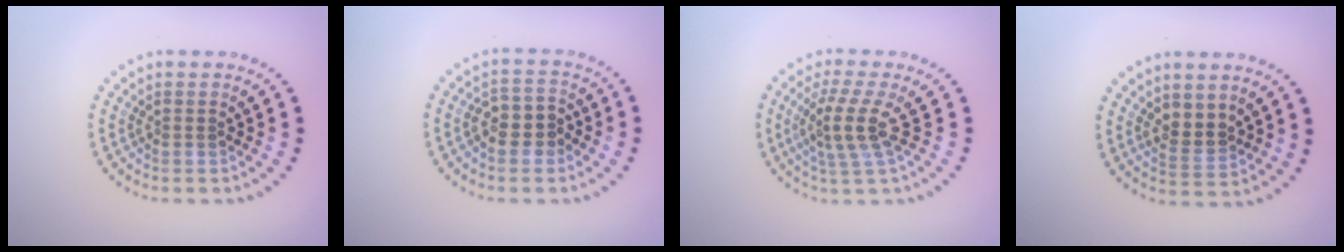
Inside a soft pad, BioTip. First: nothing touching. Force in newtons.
{"total": 2.9, "press": 2.7, "slide": 0.9}
{"total": 3.6, "press": 3.0, "slide": 2.0}
{"total": 2.4, "press": 2.2, "slide": 1.0}